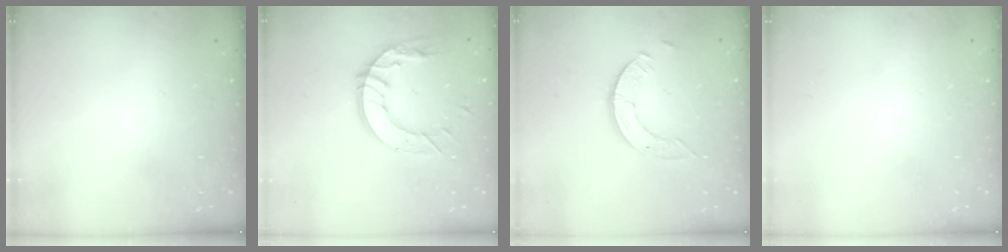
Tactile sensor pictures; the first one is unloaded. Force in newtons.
{"total": 11.6, "press": 11.6, "slide": 1.2}
{"total": 3.6, "press": 3.6, "slide": 0.4}
{"total": 0.0}